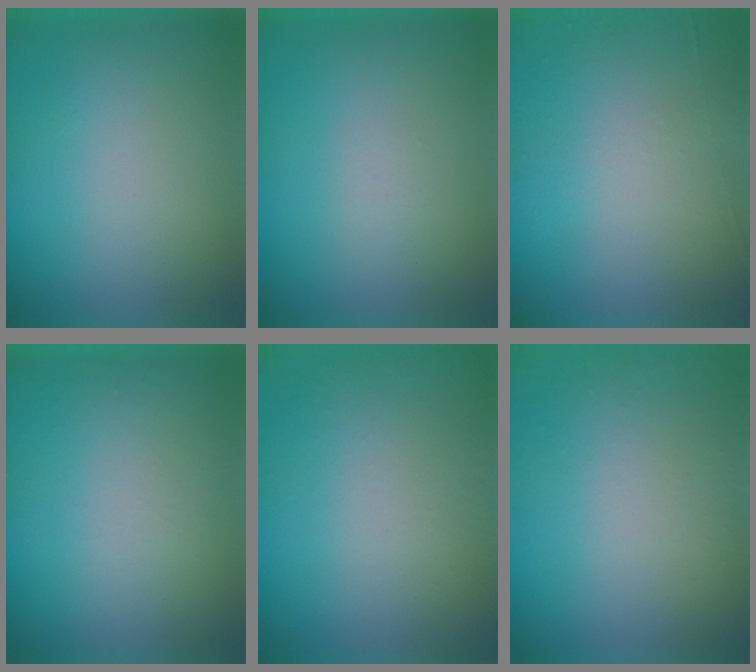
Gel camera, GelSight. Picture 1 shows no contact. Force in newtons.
{"total": 1.4}
{"total": 5.8}
{"total": 1.0}
{"total": 1.2}
{"total": 9.5}